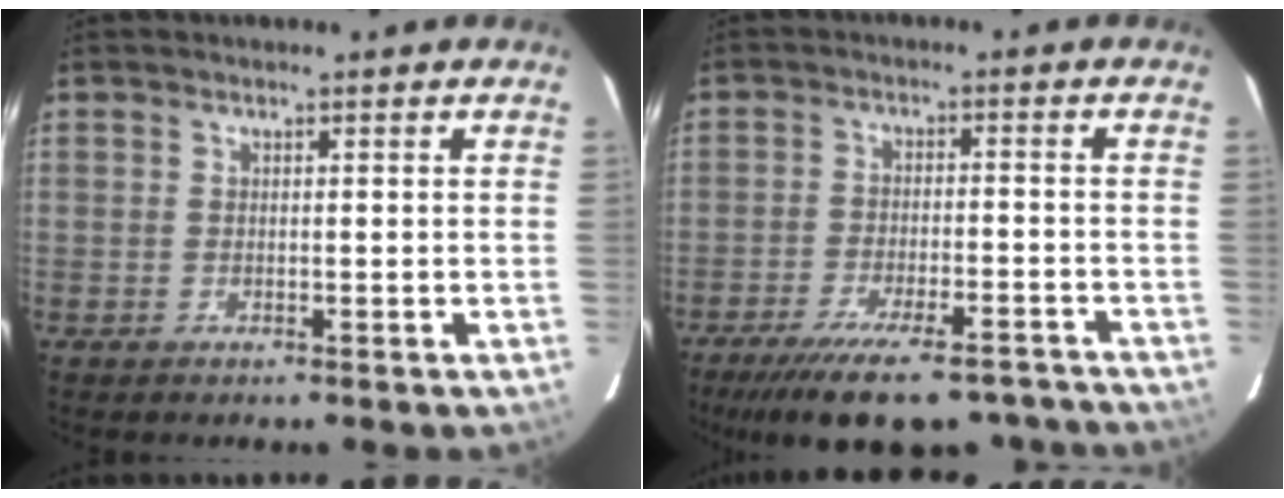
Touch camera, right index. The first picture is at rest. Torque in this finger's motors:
{"motor_torque": [1.12, -1.02, 0.65, 0.15]}